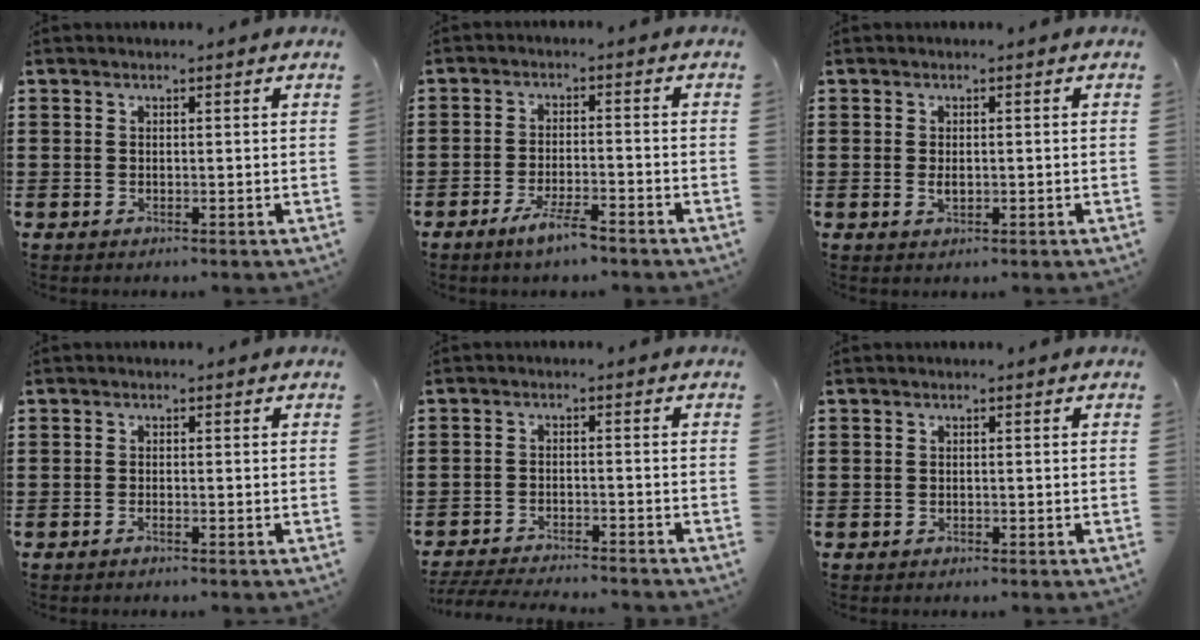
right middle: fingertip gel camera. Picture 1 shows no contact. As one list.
[{"total": 4.4, "force": [-3.2, 0.6, 3.0], "torque": [-0.061, -0.002, -0.058]}, {"total": 1.4, "force": [-0.1, 0.7, 1.2], "torque": [-0.024, 0.002, -0.002]}, {"total": 0.7, "force": [-0.5, -0.1, 0.5], "torque": [-0.012, -0.005, -0.009]}, {"total": 3.8, "force": [-3.7, 0.0, 0.8], "torque": [-0.021, -0.005, -0.078]}, {"total": 0.6, "force": [-0.4, 0.4, 0.0], "torque": [0.001, 0.004, -0.010]}]